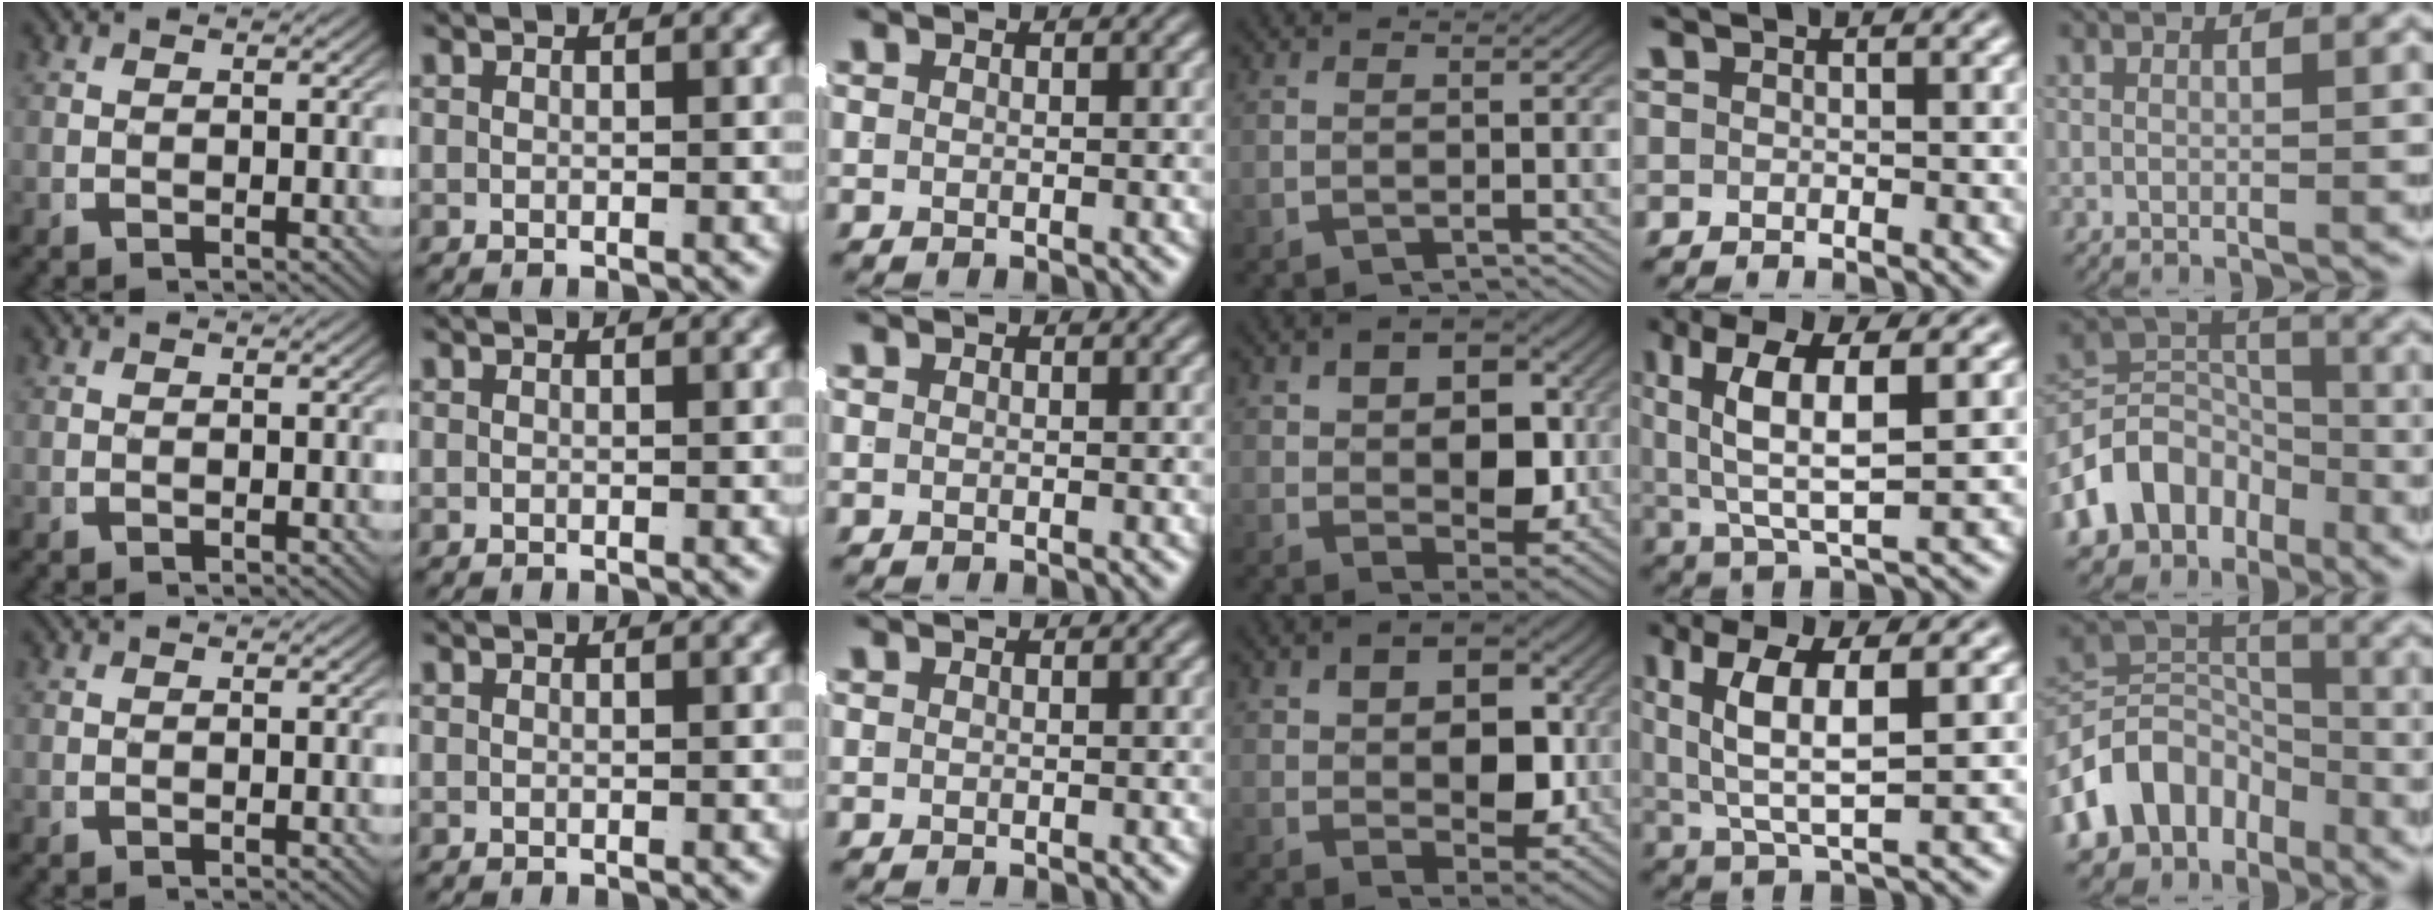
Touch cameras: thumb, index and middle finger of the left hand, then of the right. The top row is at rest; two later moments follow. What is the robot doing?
{"motion": "lift_and_place", "object": "shorts"}